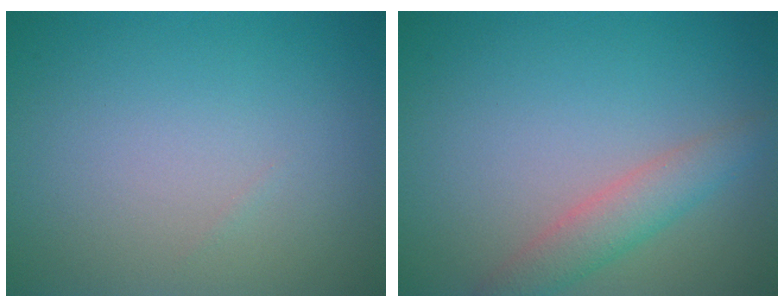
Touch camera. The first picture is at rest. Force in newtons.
{"total": 2.9, "press": 2.9, "slide": 0.2}